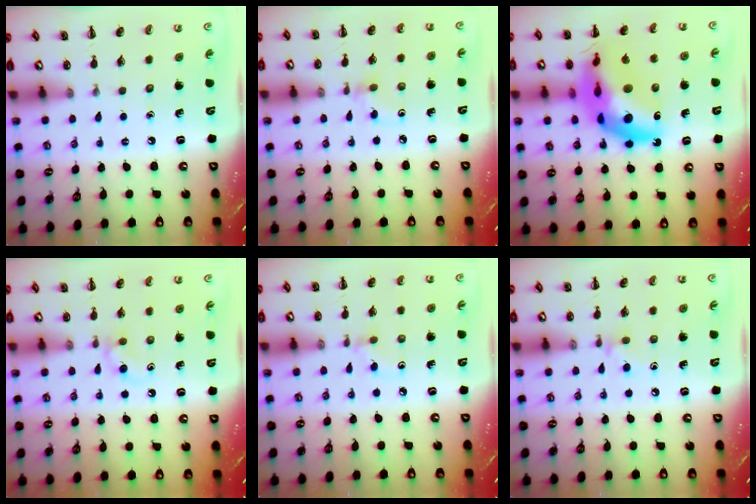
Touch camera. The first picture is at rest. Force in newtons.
{"total": 2.6, "press": 2.4, "slide": 1.0}
{"total": 22.4, "press": 21.7, "slide": 5.5}
{"total": 4.1, "press": 3.7, "slide": 1.7}
{"total": 2.7, "press": 2.5, "slide": 1.0}
{"total": 4.0, "press": 3.7, "slide": 1.5}